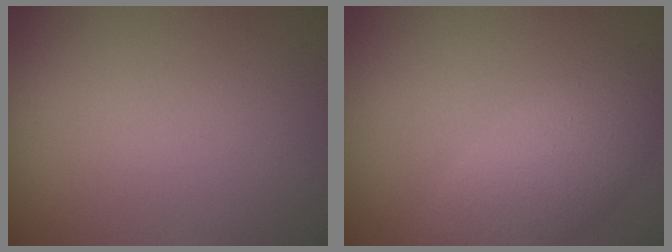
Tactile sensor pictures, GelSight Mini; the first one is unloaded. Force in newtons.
{"total": 4.7, "press": 4.7, "slide": 0.4}